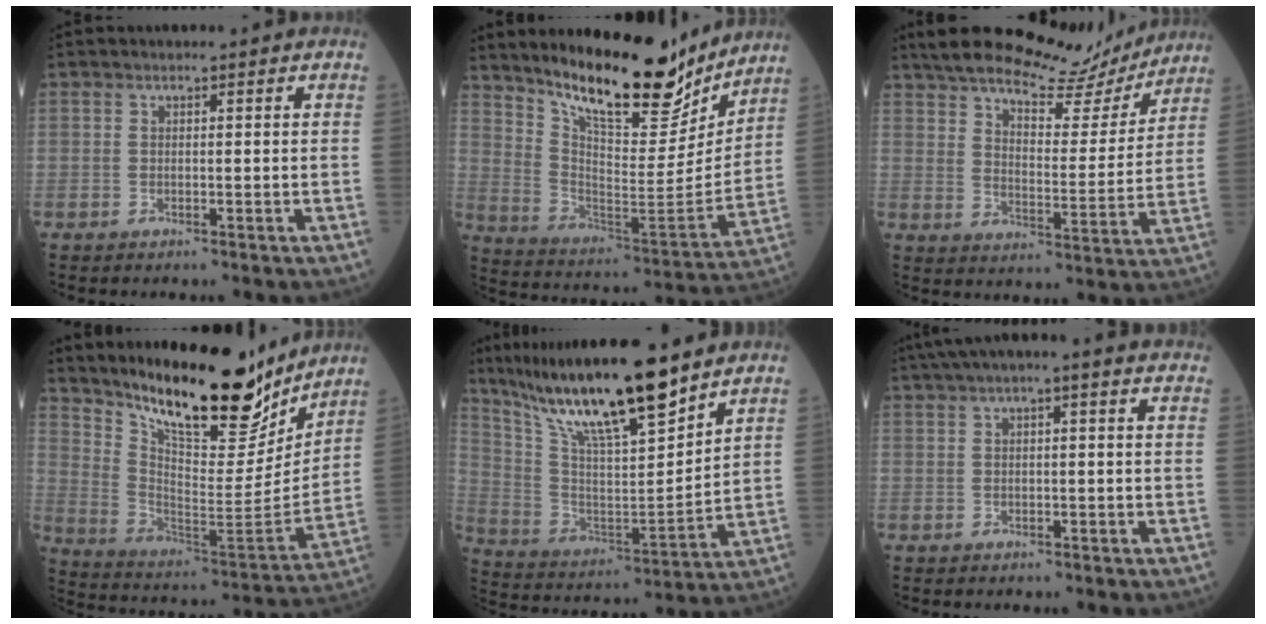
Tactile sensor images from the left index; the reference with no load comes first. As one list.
[{"total": 18.4, "force": [15.4, 4.4, 9.1], "torque": [-0.152, -0.041, 0.252]}, {"total": 17.0, "force": [15.1, 4.2, 6.5], "torque": [-0.100, -0.011, 0.210]}, {"total": 20.2, "force": [16.7, 4.9, 10.3], "torque": [-0.174, -0.041, 0.269]}, {"total": 18.9, "force": [14.6, 2.0, 11.8], "torque": [-0.216, -0.005, 0.271]}, {"total": 6.1, "force": [3.5, 0.9, 4.9], "torque": [-0.086, 0.038, 0.049]}]